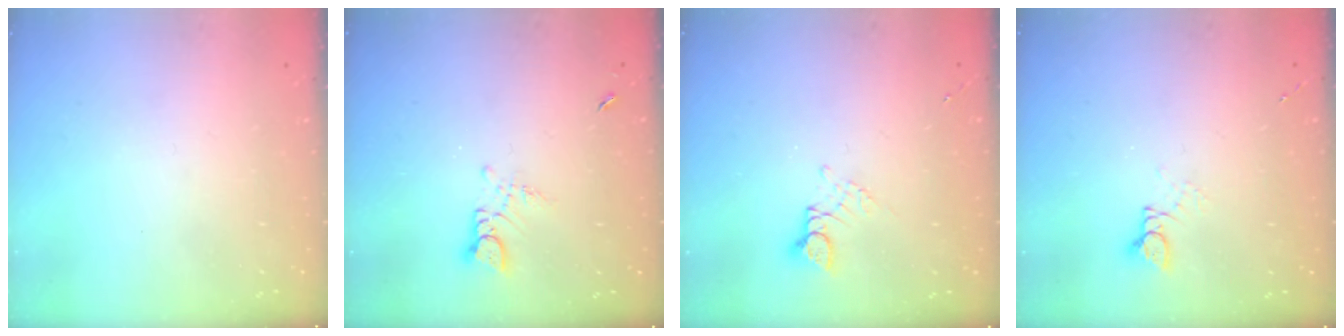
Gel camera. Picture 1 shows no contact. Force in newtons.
{"total": 2.7, "press": 2.7, "slide": 0.3}
{"total": 3.1, "press": 3.1, "slide": 0.4}
{"total": 2.4, "press": 2.4, "slide": 0.3}